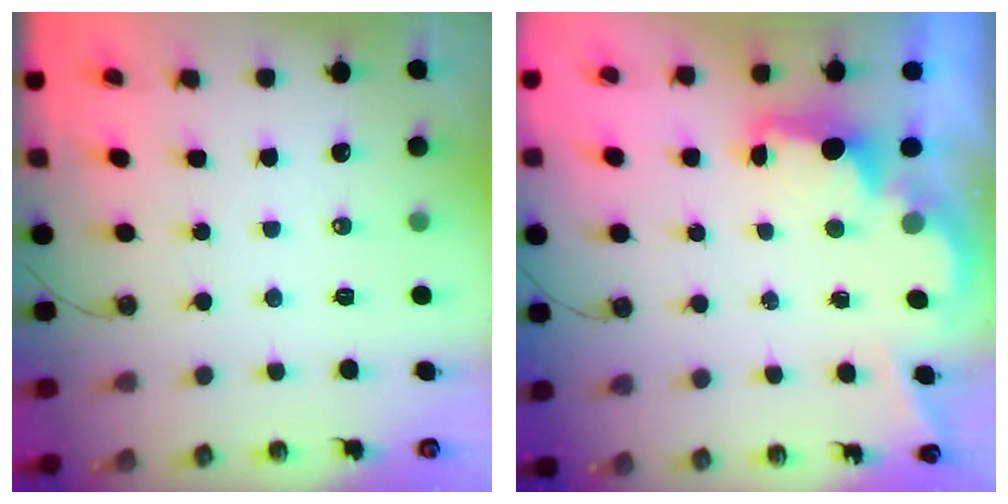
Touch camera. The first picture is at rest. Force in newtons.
{"total": 3.0, "press": 2.9, "slide": 0.5}